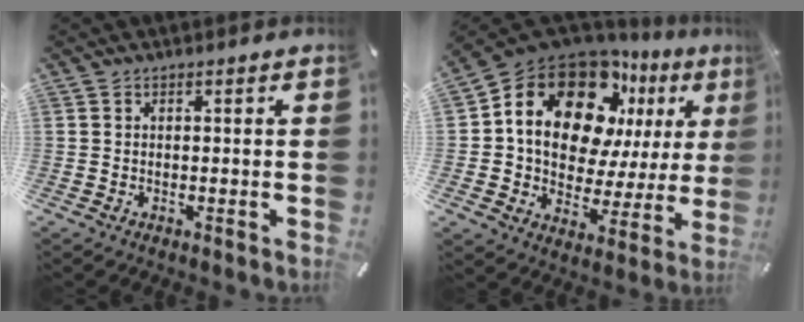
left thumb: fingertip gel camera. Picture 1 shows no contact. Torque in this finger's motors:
{"motor_torque": [2.51, 2.50, 2.02, -0.75, 0.53]}